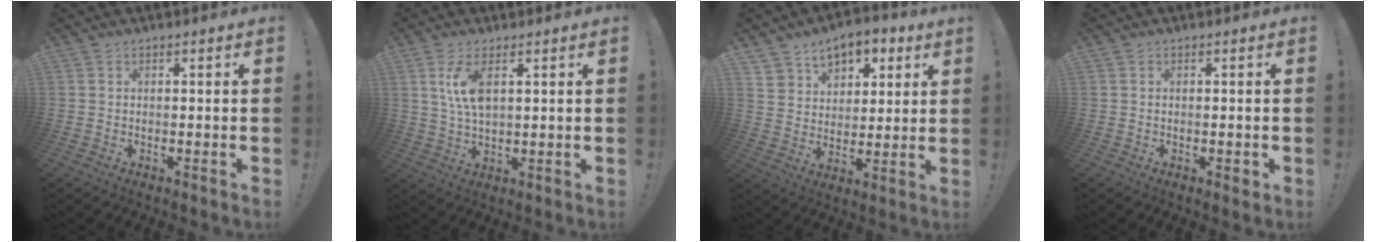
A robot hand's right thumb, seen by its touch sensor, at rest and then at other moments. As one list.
[{"total": 8.1, "force": [2.8, 3.4, 6.8], "torque": [-0.138, -0.008, 0.046]}, {"total": 9.3, "force": [5.8, 6.8, 2.7], "torque": [-0.036, -0.037, 0.113]}, {"total": 1.3, "force": [-0.4, 0.5, 1.2], "torque": [-0.009, -0.002, -0.007]}]